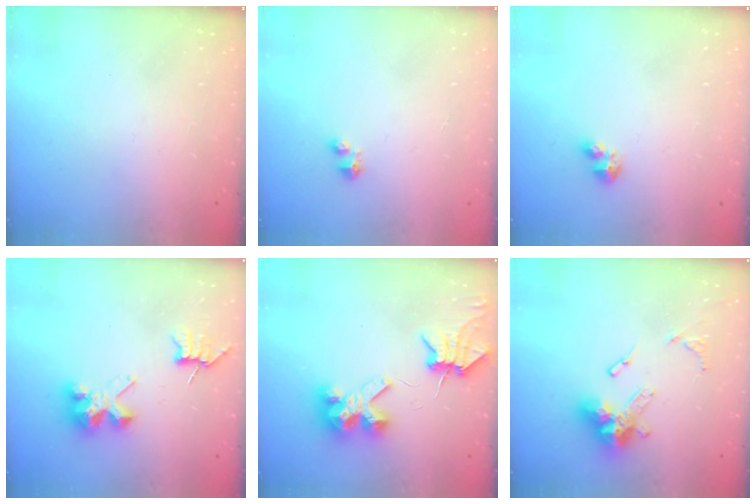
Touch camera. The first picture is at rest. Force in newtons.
{"total": 2.8, "press": 2.8, "slide": 0.4}
{"total": 4.6, "press": 4.6, "slide": 0.6}
{"total": 7.8, "press": 7.8, "slide": 0.5}
{"total": 7.1, "press": 7.0, "slide": 0.9}
{"total": 14.2, "press": 14.1, "slide": 1.3}